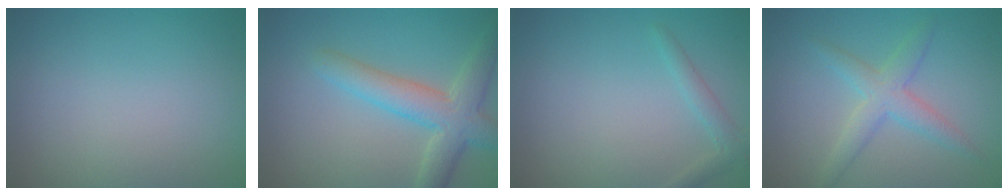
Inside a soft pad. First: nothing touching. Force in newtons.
{"total": 4.8, "press": 4.8, "slide": 0.2}
{"total": 1.4, "press": 1.4, "slide": 0.0}
{"total": 2.9, "press": 2.9, "slide": 0.0}